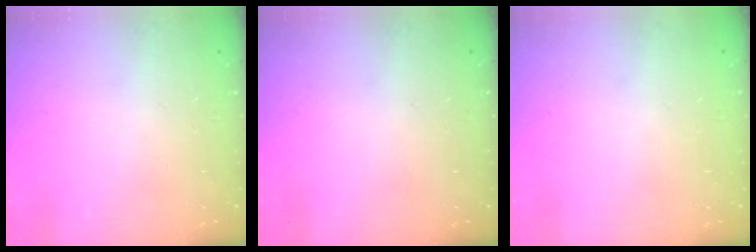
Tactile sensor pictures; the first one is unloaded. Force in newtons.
{"total": 0.0}
{"total": 0.0}